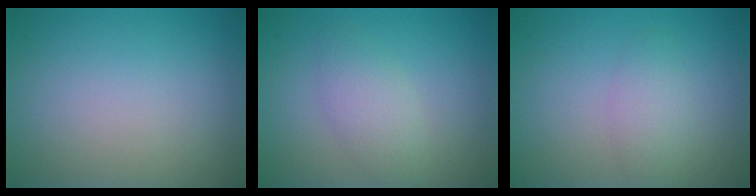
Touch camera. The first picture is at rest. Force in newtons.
{"total": 2.7, "press": 2.6, "slide": 0.0}
{"total": 2.3, "press": 2.3, "slide": 0.0}